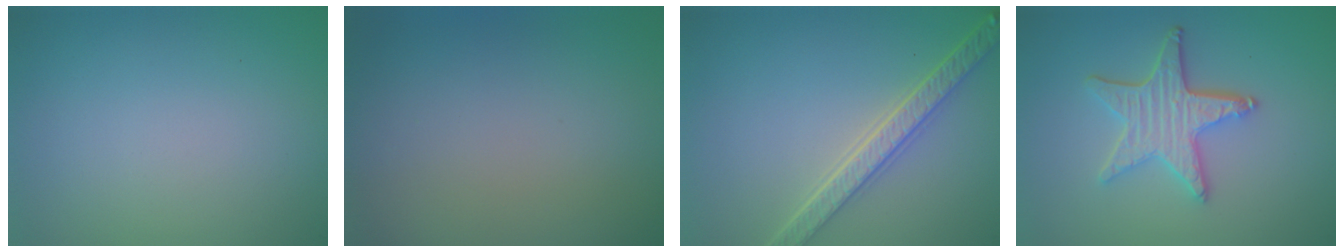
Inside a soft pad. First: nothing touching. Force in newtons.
{"total": 0.0}
{"total": 4.6, "press": 3.7, "slide": 2.7}
{"total": 4.4, "press": 3.8, "slide": 2.2}